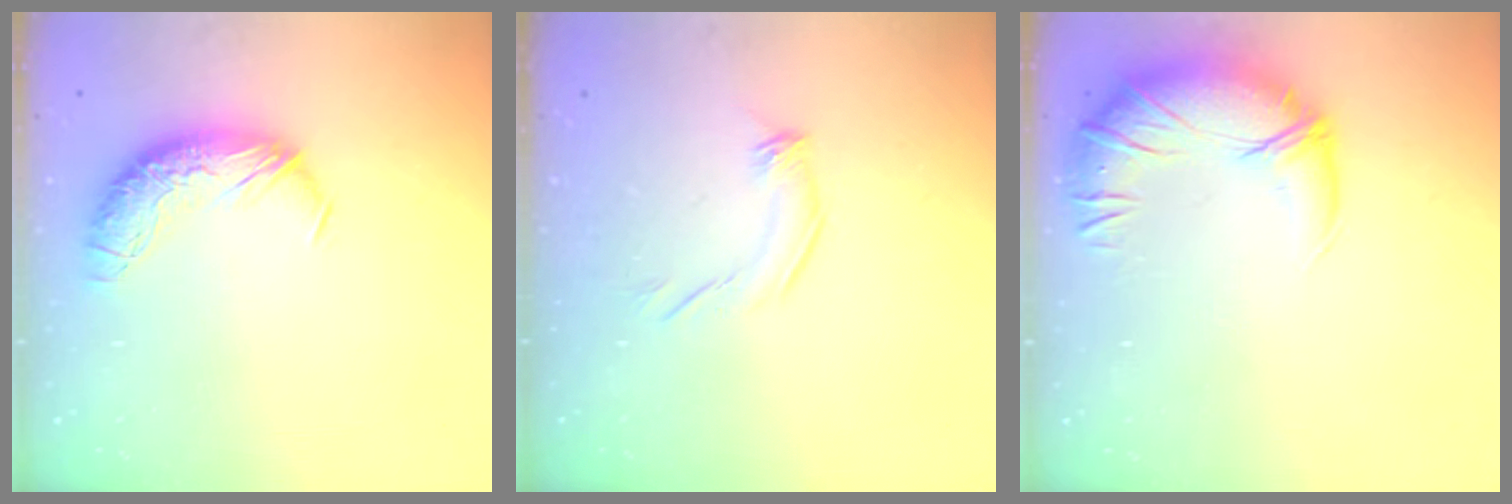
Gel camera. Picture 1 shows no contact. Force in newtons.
{"total": 4.1, "press": 4.0, "slide": 0.7}
{"total": 2.8, "press": 1.3, "slide": 2.5}